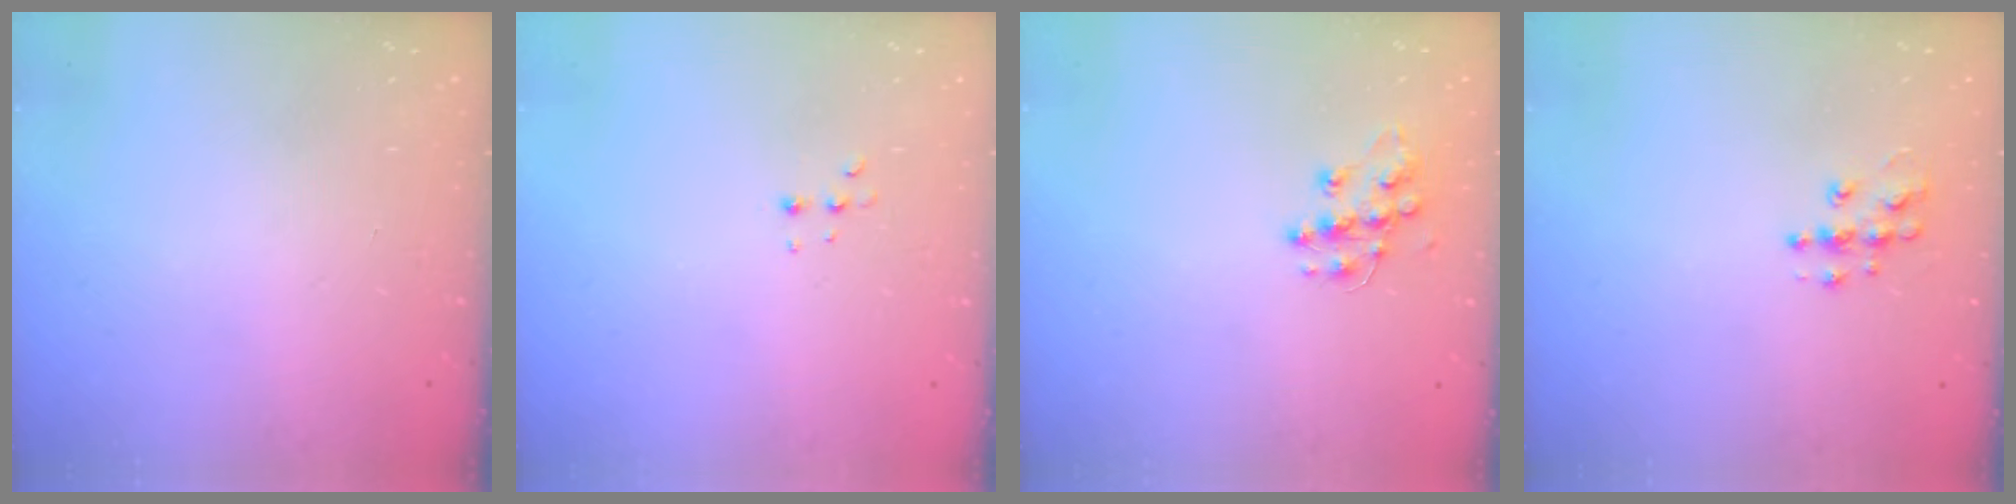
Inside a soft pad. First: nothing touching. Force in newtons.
{"total": 4.2, "press": 4.1, "slide": 0.9}
{"total": 11.3, "press": 11.2, "slide": 0.7}
{"total": 7.0, "press": 7.0, "slide": 0.3}